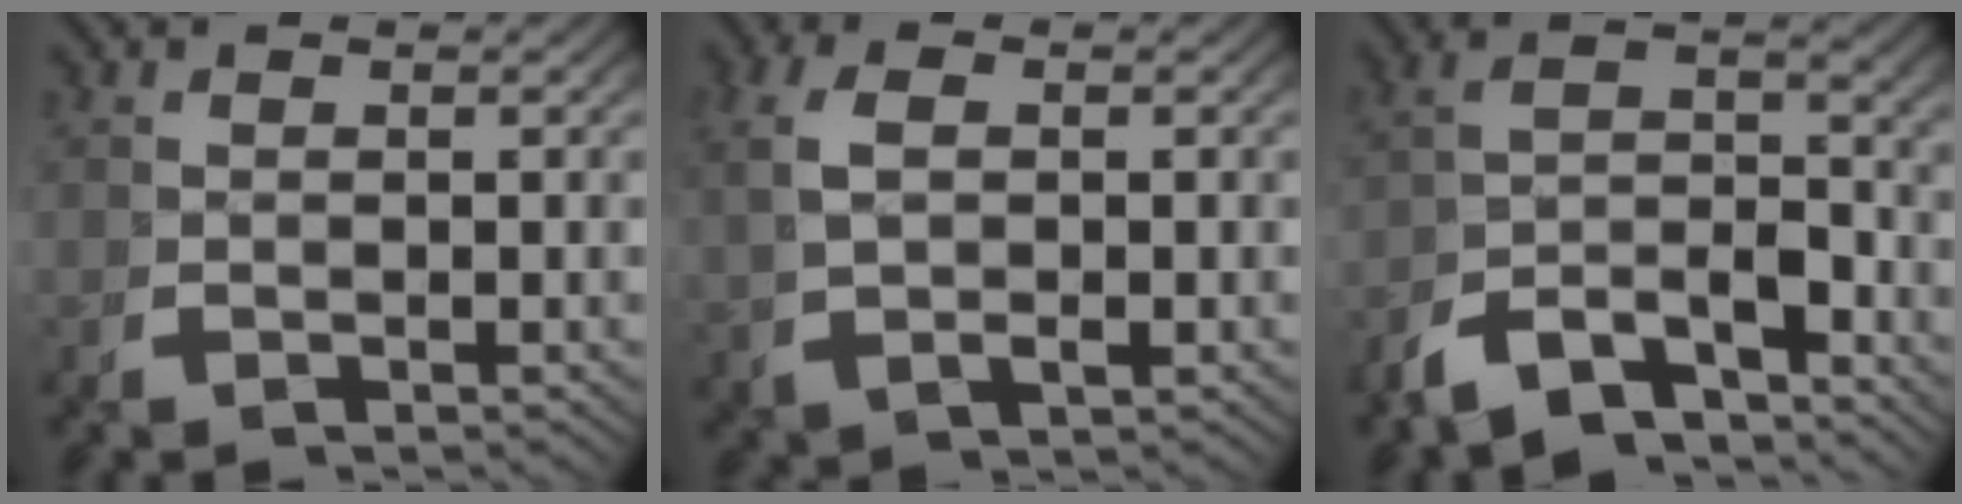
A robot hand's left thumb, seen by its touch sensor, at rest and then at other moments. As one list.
[{"total": 3.6, "force": [0.7, 2.0, 2.9], "torque": [-0.071, 0.001, 0.019]}, {"total": 8.3, "force": [-3.1, 5.1, 5.7], "torque": [-0.103, -0.020, -0.055]}]